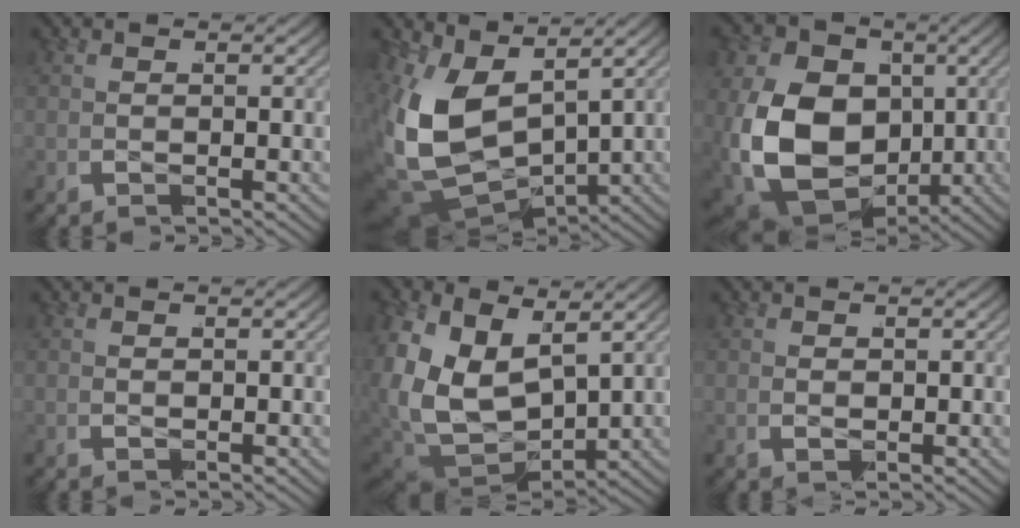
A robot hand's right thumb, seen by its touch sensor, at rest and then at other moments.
{"total": 14.5, "force": [-2.0, 10.0, 10.3], "torque": [-0.269, -0.056, -0.007]}
{"total": 21.5, "force": [-2.7, 16.4, 13.7], "torque": [-0.304, -0.074, -0.023]}
{"total": 0.0}
{"total": 13.9, "force": [-2.2, 10.7, 8.5], "torque": [-0.241, -0.055, -0.023]}
{"total": 0.7, "force": [0.1, 0.6, 0.4], "torque": [-0.009, -0.004, 0.007]}